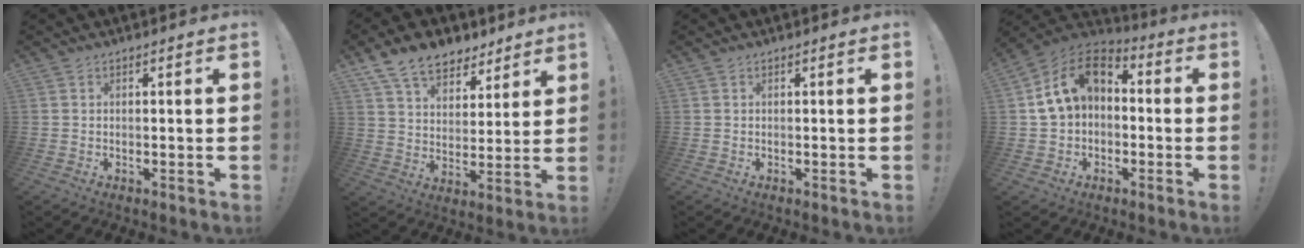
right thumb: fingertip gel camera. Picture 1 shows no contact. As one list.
[{"total": 13.0, "force": [9.1, 7.6, 5.2], "torque": [-0.094, -0.054, 0.173]}, {"total": 0.0}, {"total": 13.2, "force": [2.7, 9.3, 8.9], "torque": [-0.154, 0.011, 0.052]}]